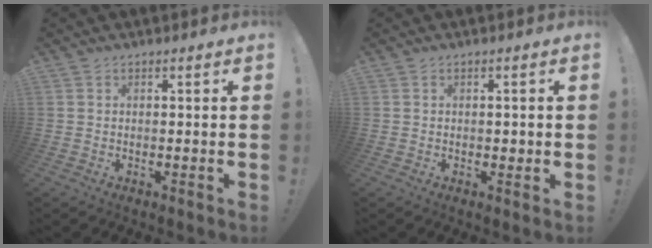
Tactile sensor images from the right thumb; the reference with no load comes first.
{"total": 1.0, "force": [-0.2, 0.6, 0.8], "torque": [-0.020, 0.006, -0.001]}